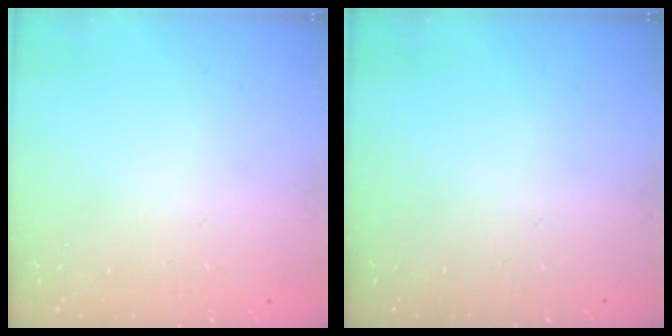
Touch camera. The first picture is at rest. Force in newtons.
{"total": 0.0}